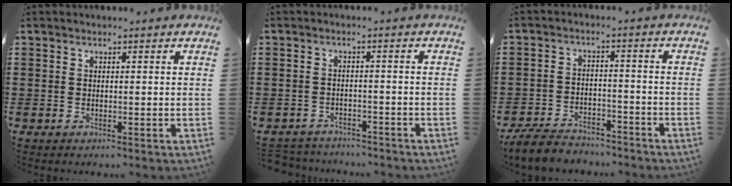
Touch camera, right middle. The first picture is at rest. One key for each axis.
{"total": 2.6, "fx": -2.6, "fy": 0.5, "fz": -0.3, "tx": -0.003, "ty": 0.000, "tz": -0.058}
{"total": 5.5, "fx": -5.2, "fy": 1.3, "fz": 1.1, "tx": -0.028, "ty": 0.009, "tz": -0.106}